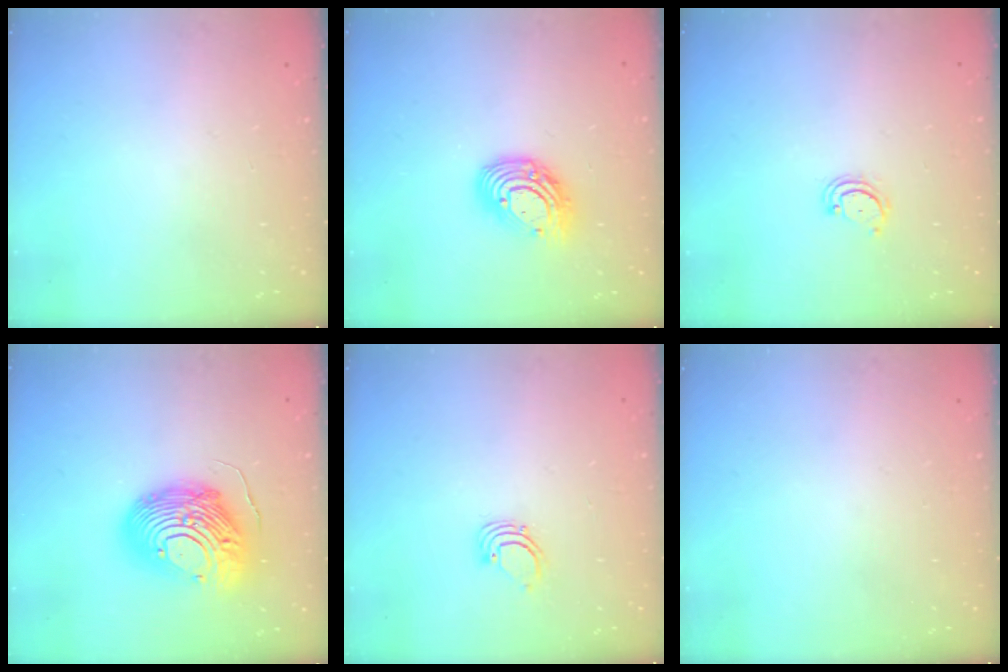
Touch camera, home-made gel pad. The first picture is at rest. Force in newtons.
{"total": 12.0, "press": 11.9, "slide": 1.0}
{"total": 3.2, "press": 3.2, "slide": 0.3}
{"total": 21.5, "press": 21.4, "slide": 2.2}
{"total": 2.2, "press": 2.2, "slide": 0.2}
{"total": 0.0}